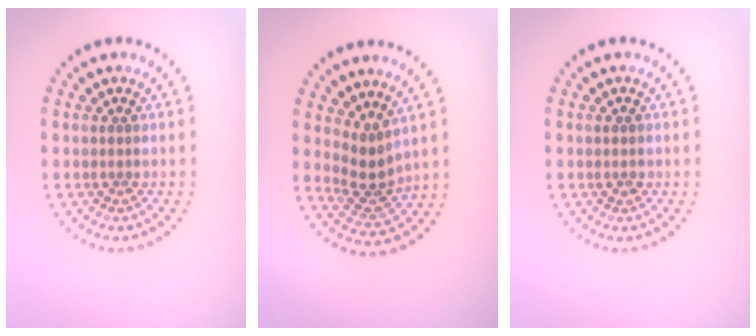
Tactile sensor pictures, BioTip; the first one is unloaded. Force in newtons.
{"total": 2.8, "press": 2.3, "slide": 1.6}
{"total": 1.0, "press": 1.0, "slide": 0.1}